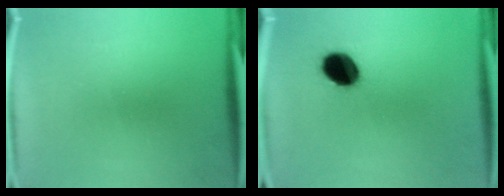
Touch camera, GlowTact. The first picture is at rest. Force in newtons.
{"total": 9.1}